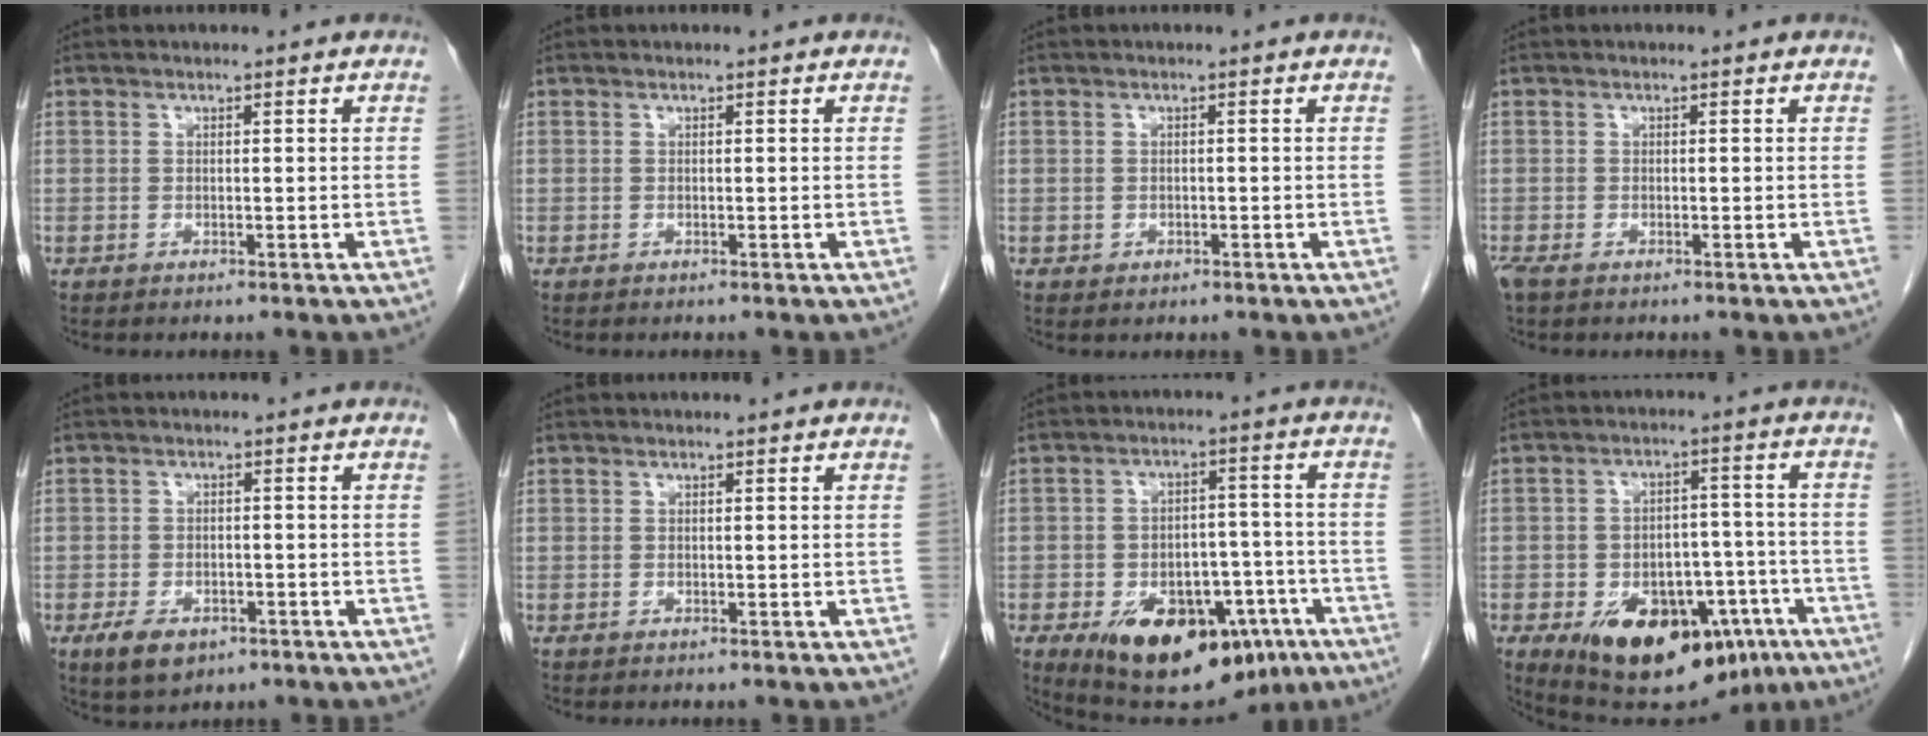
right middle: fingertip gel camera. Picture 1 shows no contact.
{"total": 0.0}
{"total": 0.9, "force": [-0.3, 0.8, 0.3], "torque": [-0.008, 0.001, -0.001]}
{"total": 1.9, "force": [-1.2, 0.8, 1.1], "torque": [-0.031, -0.007, -0.021]}
{"total": 5.4, "force": [-3.1, 3.1, 3.2], "torque": [-0.060, -0.003, -0.044]}
{"total": 0.0}
{"total": 20.0, "force": [-10.5, 10.8, 13.1], "torque": [-0.202, 0.009, -0.145]}
{"total": 21.1, "force": [-10.9, 11.6, 13.8], "torque": [-0.212, 0.009, -0.148]}